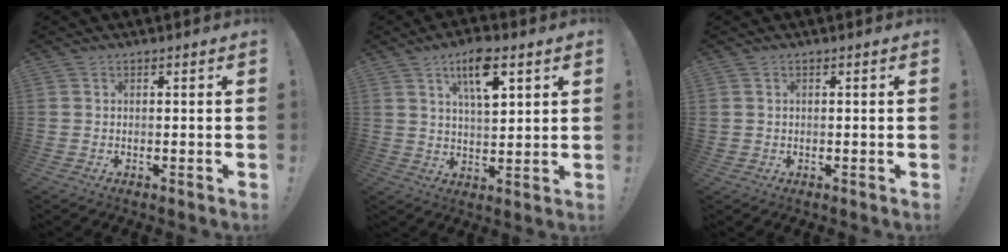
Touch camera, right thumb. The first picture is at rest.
{"total": 10.7, "force": [5.2, 4.0, 8.5], "torque": [-0.133, -0.010, 0.084]}
{"total": 0.8, "force": [0.1, 0.8, 0.2], "torque": [-0.009, 0.005, 0.003]}